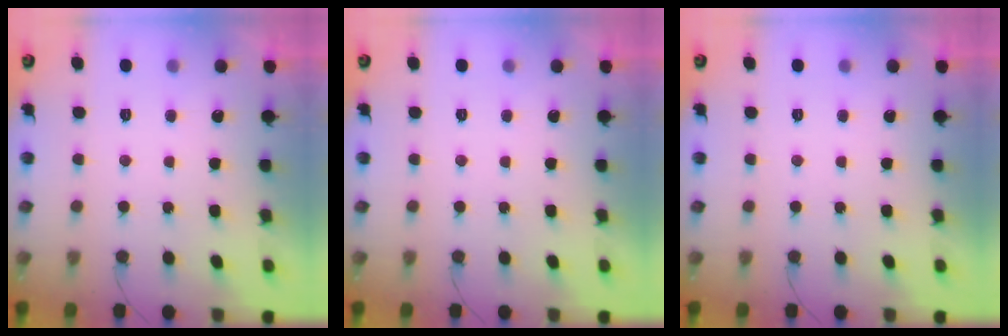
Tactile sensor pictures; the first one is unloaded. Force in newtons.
{"total": 0.0}
{"total": 0.0}